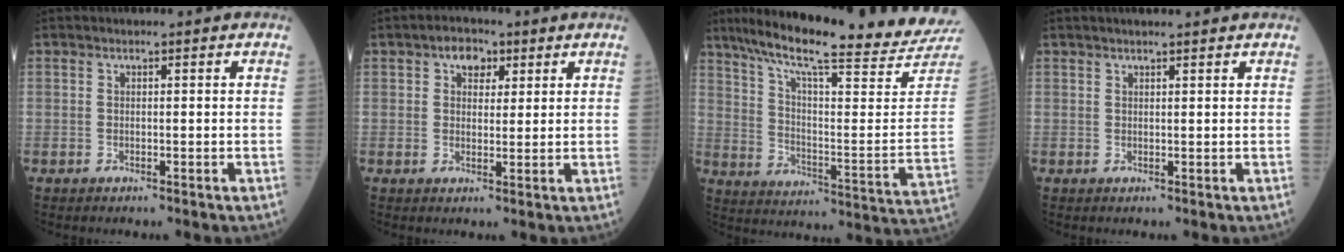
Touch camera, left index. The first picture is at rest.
{"total": 3.6, "force": [1.9, 2.3, 2.0], "torque": [-0.034, 0.015, 0.029]}
{"total": 26.7, "force": [23.4, 0.7, 12.8], "torque": [-0.211, -0.078, 0.308]}
{"total": 3.6, "force": [3.2, 0.2, 1.6], "torque": [-0.017, 0.022, 0.044]}